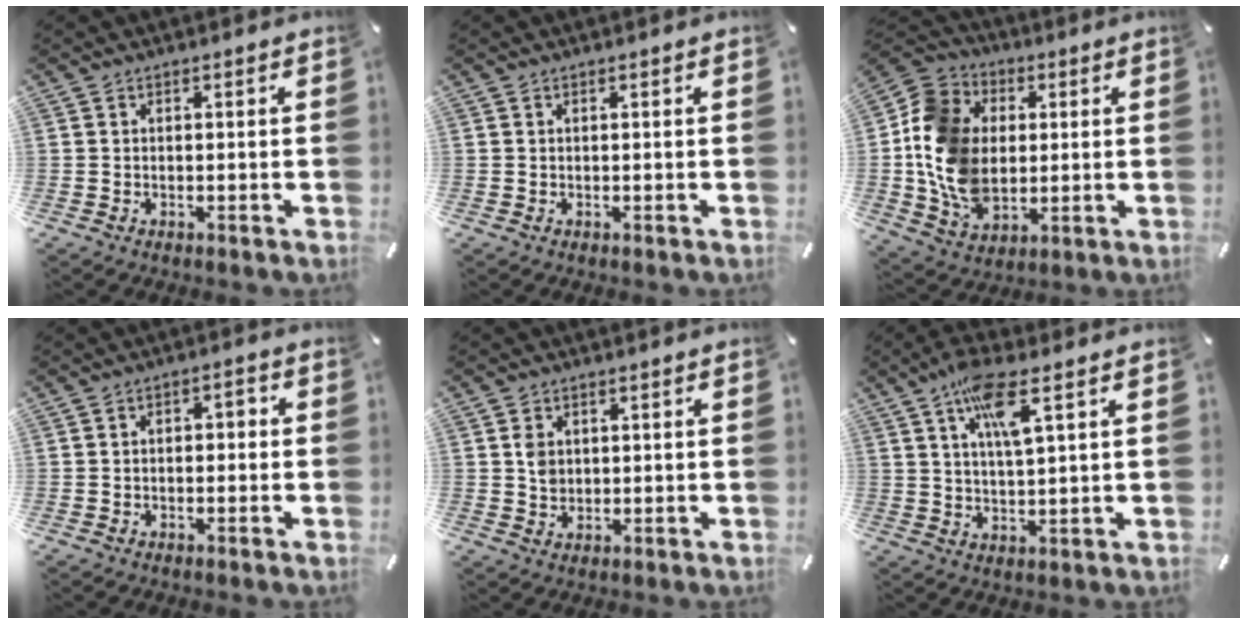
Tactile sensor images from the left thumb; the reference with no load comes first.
{"total": 0.0}
{"total": 16.1, "force": [-0.3, 13.0, 9.5], "torque": [-0.231, 0.013, -0.007]}
{"total": 2.4, "force": [-1.3, 1.3, 1.6], "torque": [-0.028, 0.014, -0.027]}
{"total": 3.4, "force": [0.6, 2.9, 1.6], "torque": [-0.018, 0.001, 0.007]}
{"total": 9.9, "force": [4.7, 2.3, 8.3], "torque": [-0.162, -0.001, 0.081]}